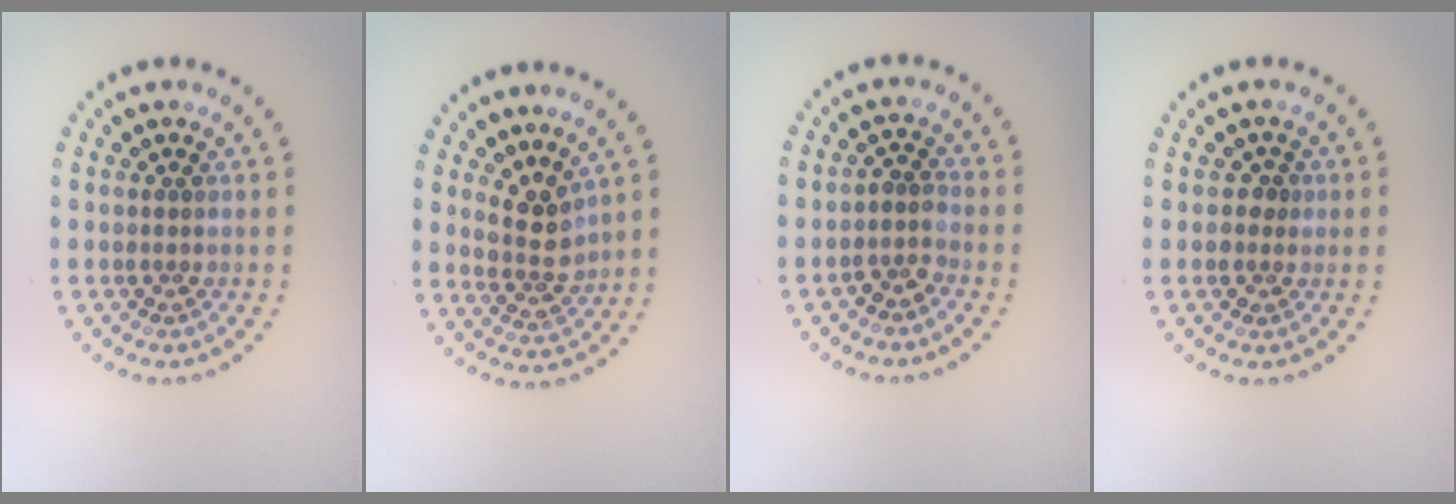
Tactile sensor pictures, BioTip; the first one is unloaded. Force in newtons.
{"total": 2.7, "press": 2.3, "slide": 1.4}
{"total": 1.7, "press": 1.3, "slide": 1.0}
{"total": 1.1, "press": 1.1, "slide": 0.4}